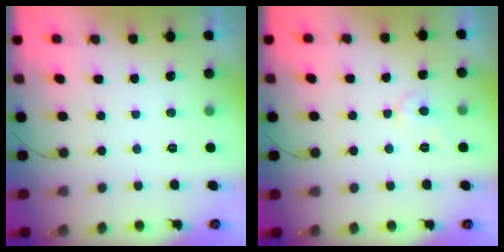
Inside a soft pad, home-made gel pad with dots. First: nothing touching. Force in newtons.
{"total": 5.5, "press": 5.5, "slide": 0.6}